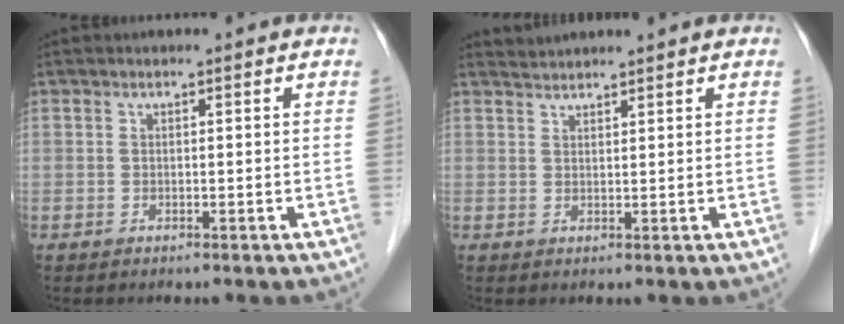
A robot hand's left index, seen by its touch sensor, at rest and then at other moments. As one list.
[{"total": 2.9, "force": [2.8, -0.3, 0.0], "torque": [-0.004, 0.022, 0.058]}]